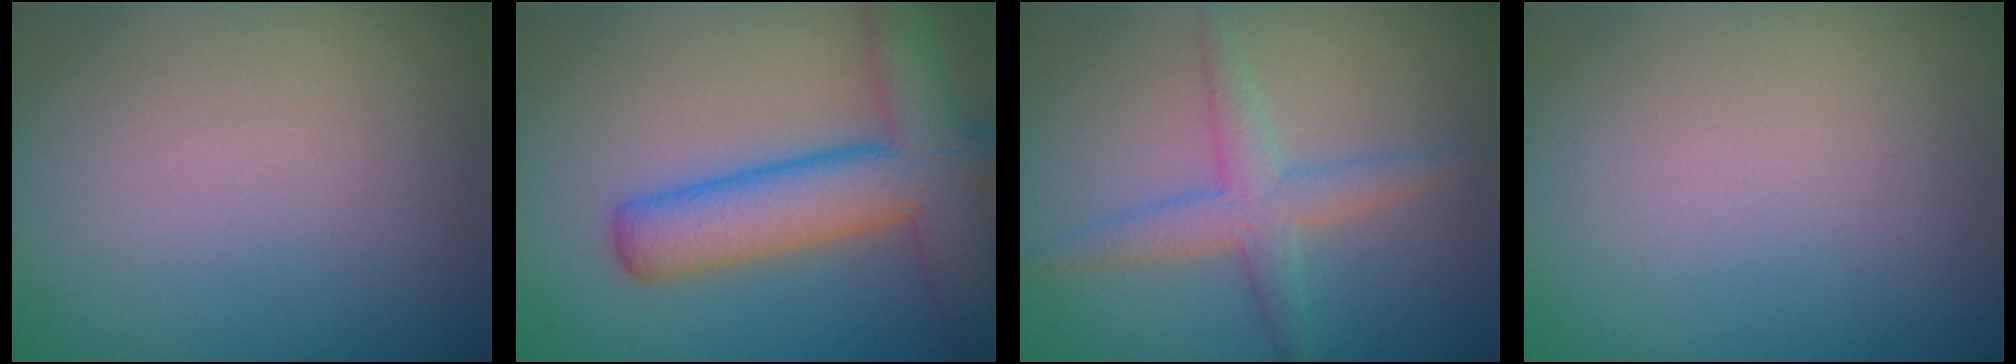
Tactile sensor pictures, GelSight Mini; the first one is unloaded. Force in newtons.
{"total": 7.6, "press": 7.6, "slide": 0.4}
{"total": 3.2, "press": 3.2, "slide": 0.1}
{"total": 0.0}